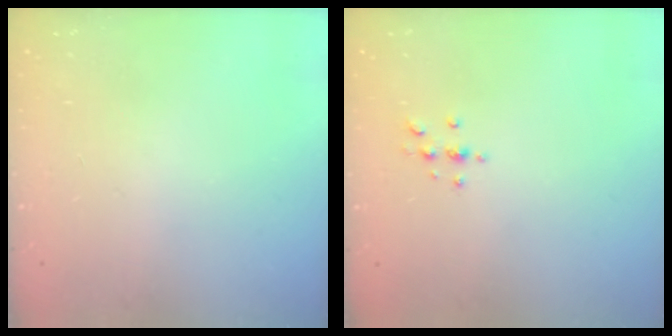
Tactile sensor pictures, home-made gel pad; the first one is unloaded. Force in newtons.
{"total": 2.9, "press": 2.9, "slide": 0.4}